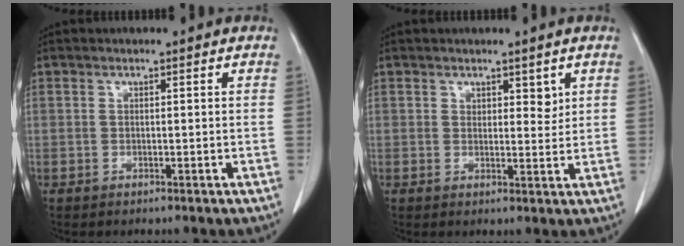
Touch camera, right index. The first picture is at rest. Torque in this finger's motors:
{"motor_torque": [-0.04, 0.21, 0.01, 0.00]}